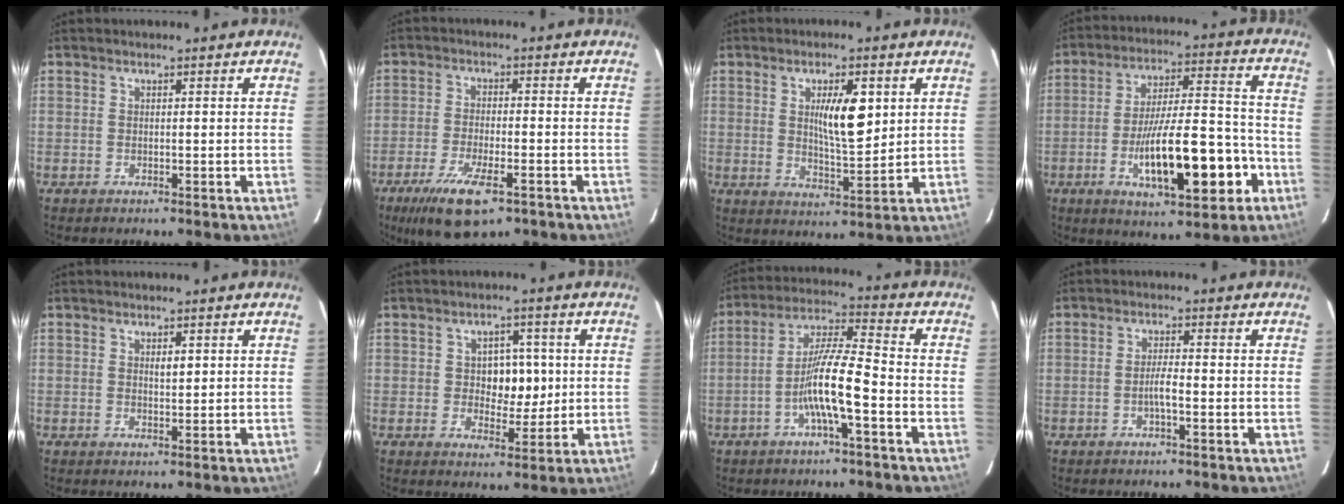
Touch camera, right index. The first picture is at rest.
{"total": 9.3, "force": [-5.7, 2.4, 7.0], "torque": [-0.129, -0.018, -0.092]}
{"total": 7.9, "force": [2.2, 1.9, 7.3], "torque": [-0.121, -0.003, 0.041]}
{"total": 17.3, "force": [-6.1, 4.1, 15.7], "torque": [-0.259, 0.010, -0.088]}
{"total": 1.4, "force": [0.5, 0.5, 1.1], "torque": [-0.019, -0.001, 0.008]}
{"total": 5.8, "force": [0.6, 3.8, 4.3], "torque": [-0.055, 0.011, 0.015]}
{"total": 10.0, "force": [-3.4, 0.7, 9.4], "torque": [-0.179, 0.012, -0.066]}
{"total": 2.5, "force": [-0.9, 0.2, 2.3], "torque": [-0.040, 0.002, -0.018]}